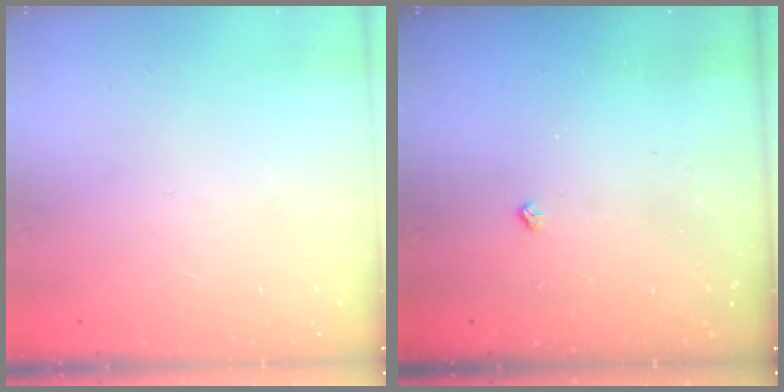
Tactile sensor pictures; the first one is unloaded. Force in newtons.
{"total": 2.2, "press": 2.1, "slide": 0.4}